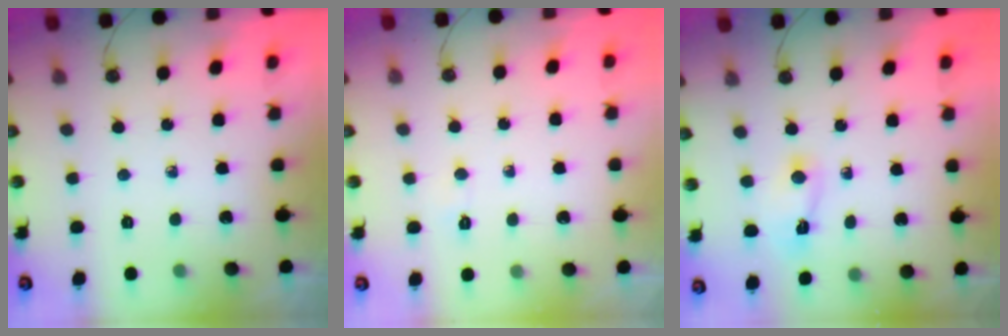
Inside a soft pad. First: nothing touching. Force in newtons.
{"total": 2.3, "press": 2.3, "slide": 0.3}
{"total": 2.3, "press": 2.3, "slide": 0.3}